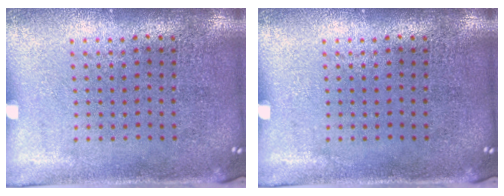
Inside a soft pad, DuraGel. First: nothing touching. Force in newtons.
{"total": 0.0}